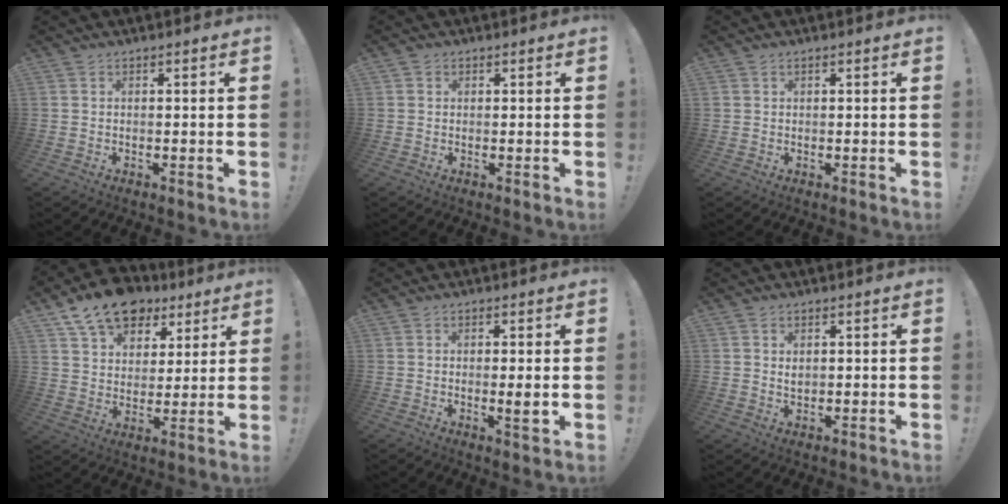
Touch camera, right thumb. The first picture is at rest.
{"total": 0.9, "force": [0.4, 0.8, 0.1], "torque": [0.004, 0.000, 0.006]}
{"total": 0.7, "force": [0.4, 0.5, 0.1], "torque": [-0.001, 0.002, 0.008]}
{"total": 15.1, "force": [10.2, 9.0, 6.5], "torque": [-0.105, -0.065, 0.187]}
{"total": 3.7, "force": [-0.1, 0.4, 3.7], "torque": [-0.054, -0.008, -0.003]}
{"total": 1.8, "force": [0.8, 1.3, 0.9], "torque": [-0.007, -0.003, 0.011]}